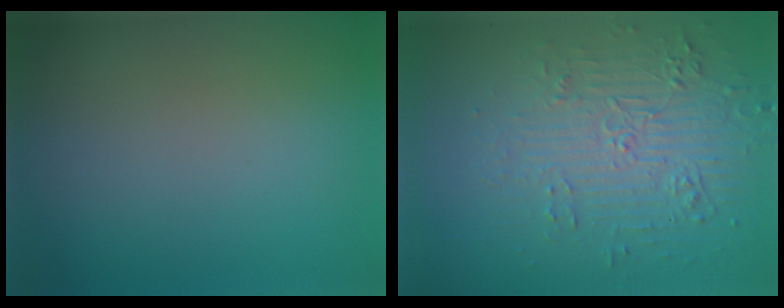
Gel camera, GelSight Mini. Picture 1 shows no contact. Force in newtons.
{"total": 4.3, "press": 3.7, "slide": 2.2}